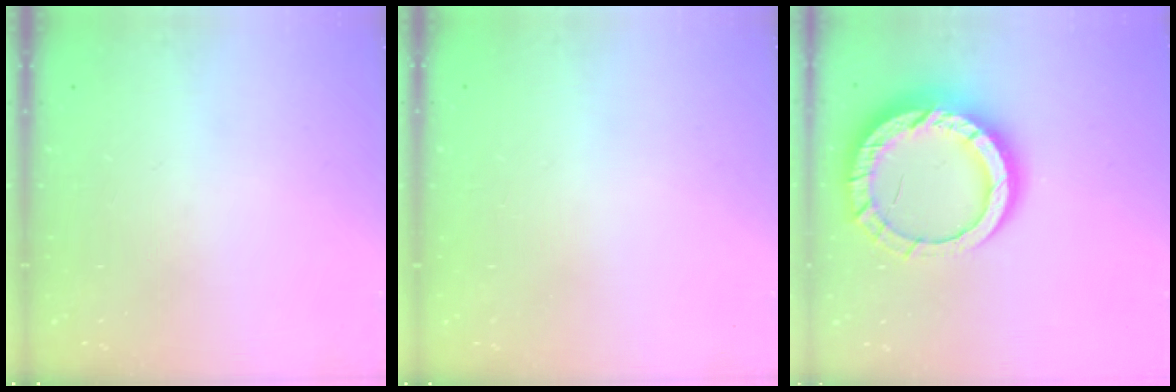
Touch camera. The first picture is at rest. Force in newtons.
{"total": 2.6, "press": 2.6, "slide": 0.2}
{"total": 18.4, "press": 18.3, "slide": 1.7}